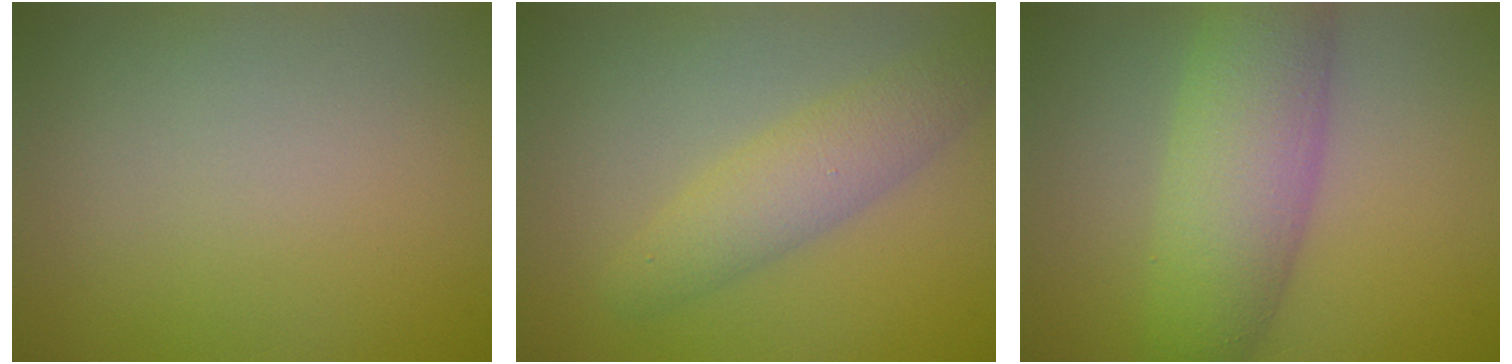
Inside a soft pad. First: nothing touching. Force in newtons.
{"total": 3.5, "press": 3.5, "slide": 0.1}
{"total": 6.9, "press": 6.9, "slide": 0.2}